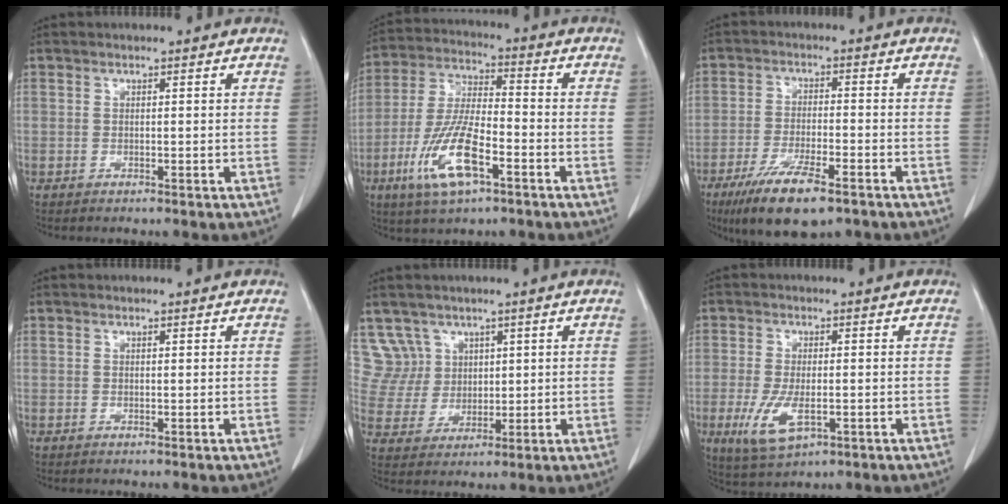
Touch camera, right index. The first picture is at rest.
{"total": 12.6, "force": [-5.5, 3.2, 10.8], "torque": [-0.229, -0.011, -0.100]}
{"total": 10.6, "force": [-6.8, 2.3, 7.8], "torque": [-0.141, -0.021, -0.111]}
{"total": 0.0}
{"total": 6.1, "force": [3.6, 4.9, -0.7], "torque": [0.021, 0.011, 0.077]}
{"total": 6.9, "force": [-2.2, 2.8, 5.9], "torque": [-0.124, -0.015, -0.030]}